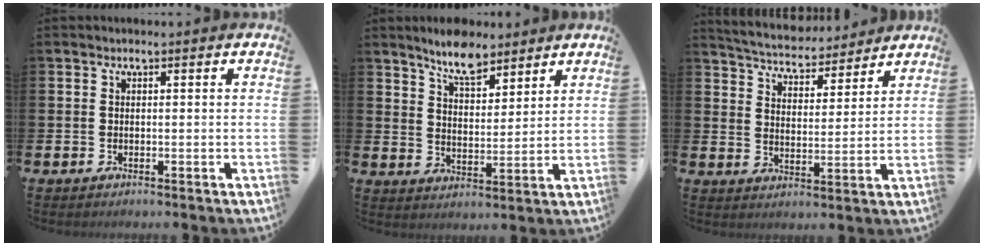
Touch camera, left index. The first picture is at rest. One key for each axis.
{"total": 7.2, "fx": 6.5, "fy": 2.2, "fz": 2.2, "tx": -0.048, "ty": -0.032, "tz": 0.116}
{"total": 5.3, "fx": 5.1, "fy": 1.2, "fz": 0.3, "tx": -0.031, "ty": -0.039, "tz": 0.088}